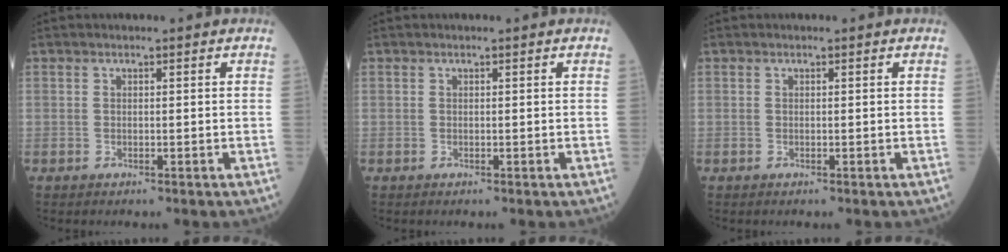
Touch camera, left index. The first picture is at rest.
{"total": 0.0}
{"total": 0.0}